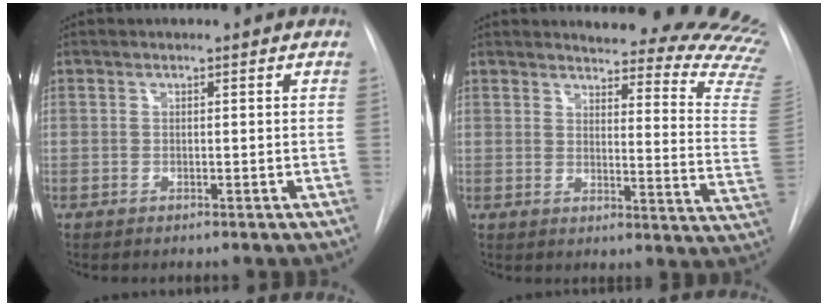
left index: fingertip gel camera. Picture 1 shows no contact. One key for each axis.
{"total": 21.7, "fx": 20.4, "fy": 2.0, "fz": 7.2, "tx": -0.077, "ty": -0.157, "tz": 0.201}